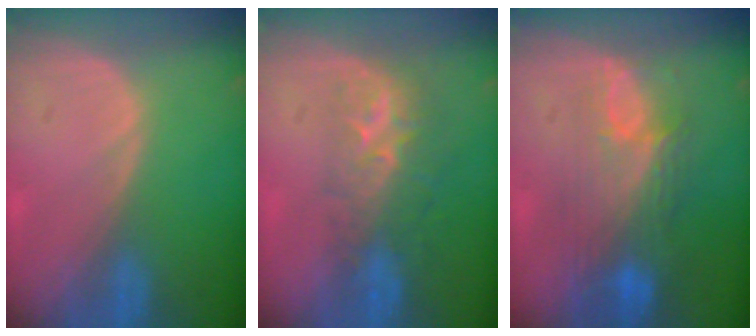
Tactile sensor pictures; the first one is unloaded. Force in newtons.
{"total": 8.8, "press": 7.2, "slide": 5.1}
{"total": 9.7, "press": 8.4, "slide": 5.0}